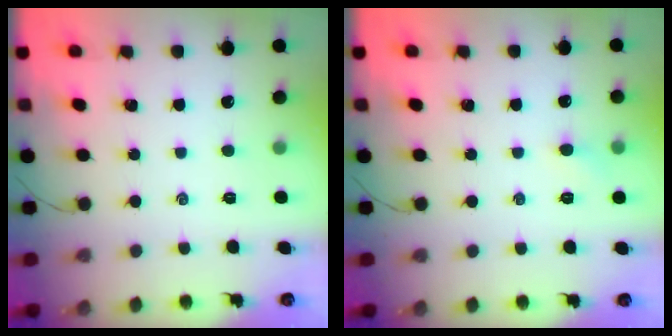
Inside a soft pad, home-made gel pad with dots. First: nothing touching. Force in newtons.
{"total": 3.6, "press": 3.4, "slide": 1.2}